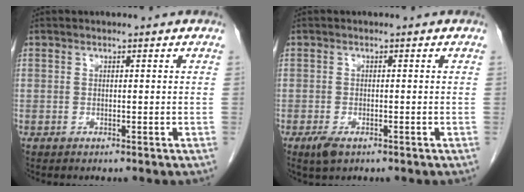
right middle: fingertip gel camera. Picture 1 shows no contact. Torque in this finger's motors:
{"motor_torque": [0.44, -0.26, 0.03, 0.01]}